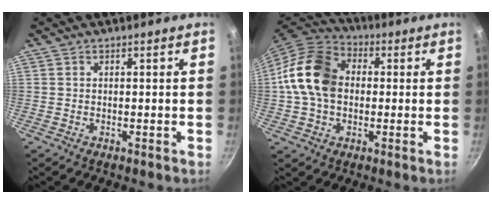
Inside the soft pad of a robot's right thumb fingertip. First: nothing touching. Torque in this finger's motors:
{"motor_torque": [2.02, 2.25, 1.34, -0.26, 0.57]}